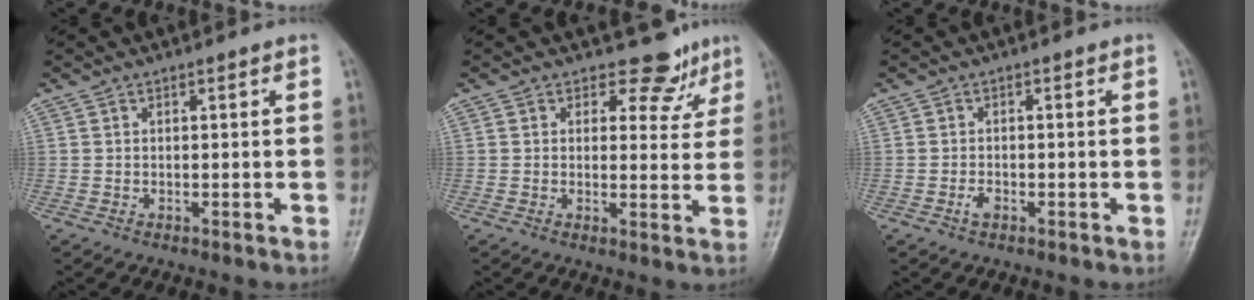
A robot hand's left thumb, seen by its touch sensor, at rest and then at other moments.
{"total": 5.9, "force": [4.6, 3.6, 1.0], "torque": [0.020, -0.033, 0.048]}
{"total": 1.7, "force": [-0.9, 1.0, 1.2], "torque": [-0.020, 0.005, -0.018]}